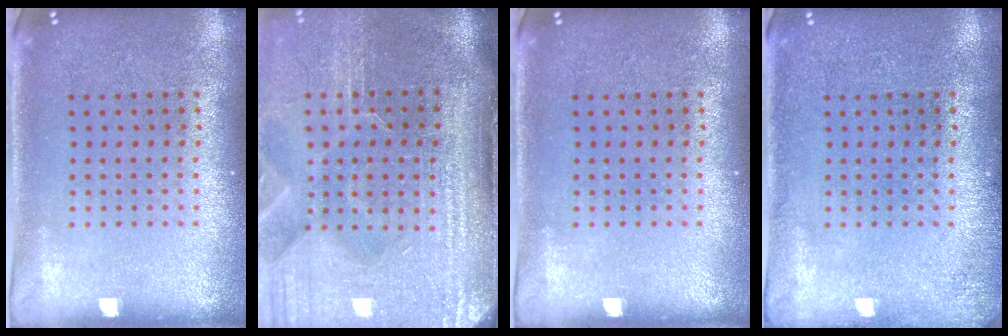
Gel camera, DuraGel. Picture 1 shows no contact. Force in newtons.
{"total": 5.0, "press": 4.2, "slide": 2.7}
{"total": 0.0}
{"total": 1.2, "press": 1.1, "slide": 0.2}